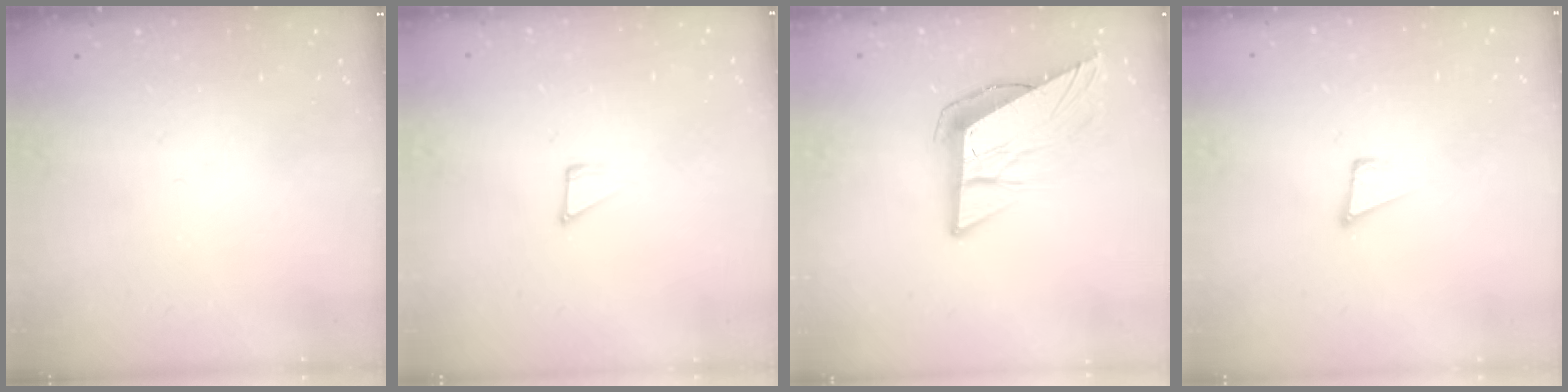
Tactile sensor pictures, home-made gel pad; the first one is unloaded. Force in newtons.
{"total": 4.8, "press": 4.8, "slide": 0.4}
{"total": 9.9, "press": 9.9, "slide": 0.8}
{"total": 4.9, "press": 3.9, "slide": 3.0}